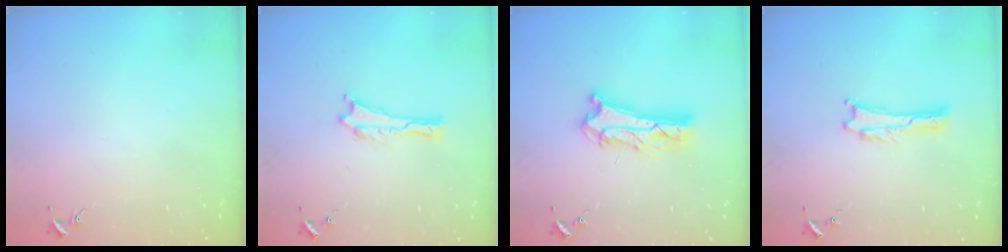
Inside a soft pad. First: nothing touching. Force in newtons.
{"total": 0.0}
{"total": 8.3, "press": 8.3, "slide": 0.7}
{"total": 0.0}